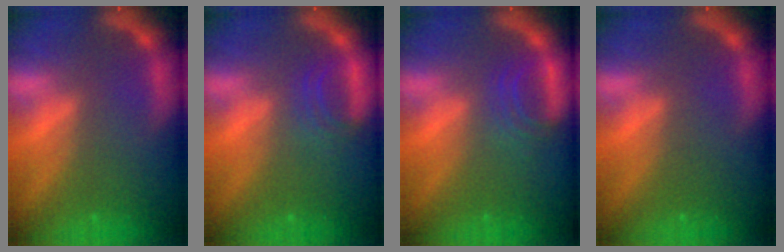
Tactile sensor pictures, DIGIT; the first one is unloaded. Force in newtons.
{"total": 2.5}
{"total": 2.9}
{"total": 0.0}